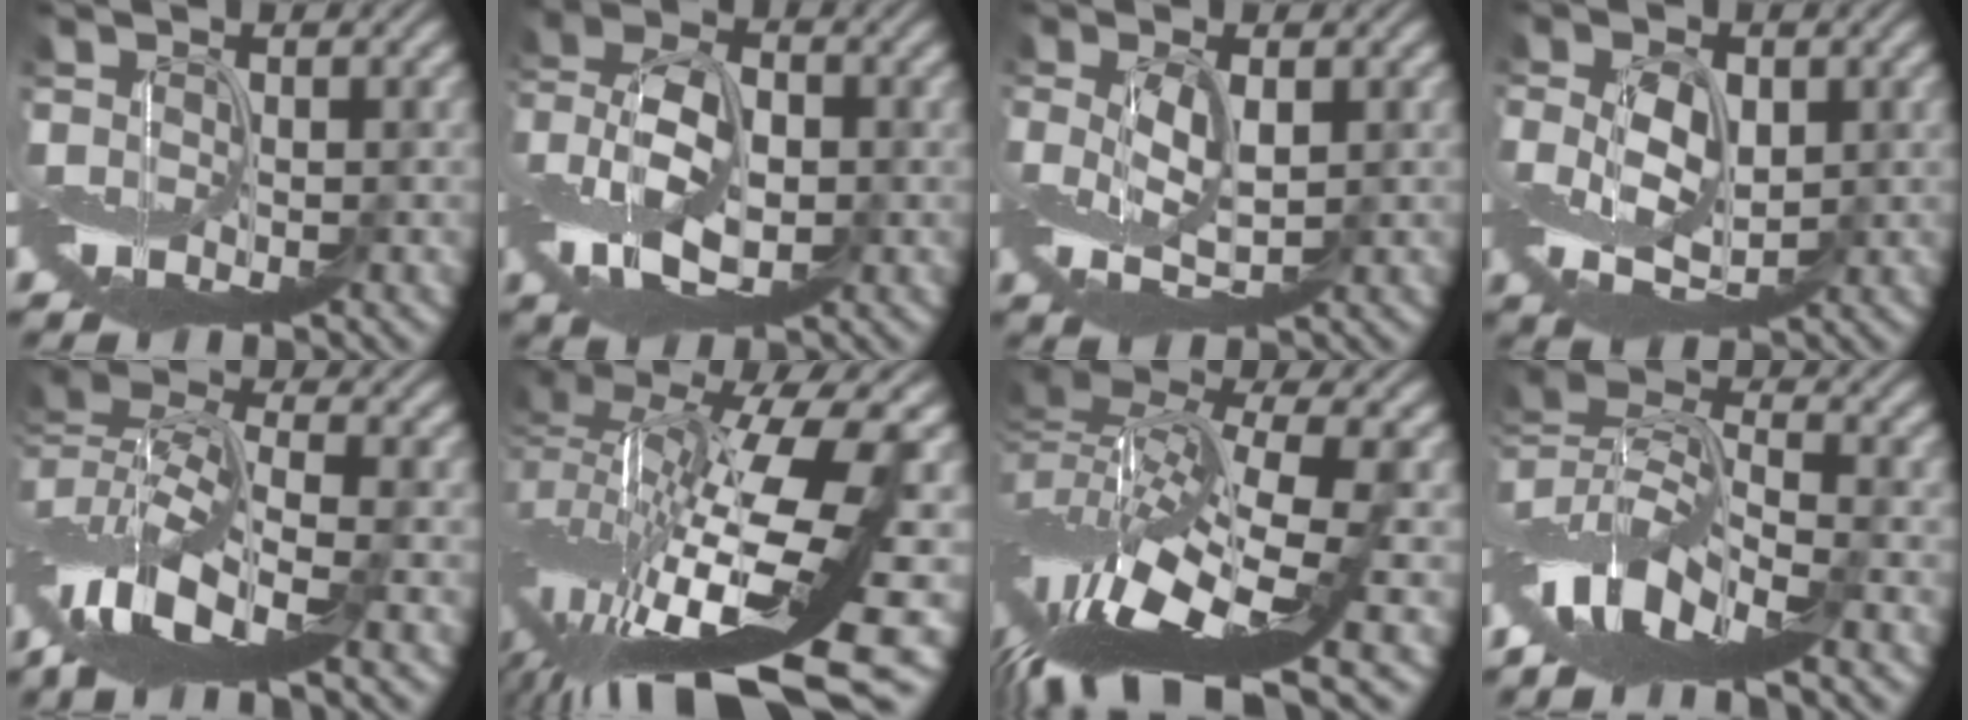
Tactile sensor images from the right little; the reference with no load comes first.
{"total": 7.4, "force": [-1.4, 4.6, 5.7], "torque": [-0.127, 0.009, -0.033]}
{"total": 3.1, "force": [0.4, 1.3, 2.8], "torque": [-0.070, 0.002, 0.011]}
{"total": 4.4, "force": [0.1, 2.8, 3.4], "torque": [-0.082, -0.003, 0.006]}
{"total": 9.0, "force": [-3.7, 3.7, 7.3], "torque": [-0.143, 0.005, -0.085]}
{"total": 16.6, "force": [-3.4, 3.4, 15.9], "torque": [-0.288, 0.020, -0.060]}
{"total": 13.9, "force": [-5.8, 4.8, 11.7], "torque": [-0.251, 0.012, -0.105]}
{"total": 8.0, "force": [-4.8, 3.0, 5.7], "torque": [-0.096, 0.008, -0.101]}